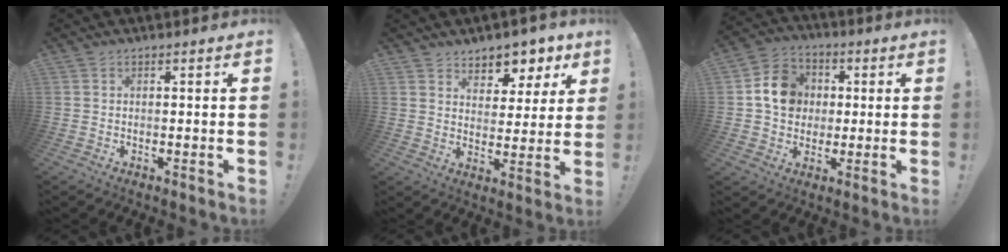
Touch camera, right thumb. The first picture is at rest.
{"total": 7.0, "force": [5.3, 4.4, 1.1], "torque": [0.004, -0.057, 0.099]}
{"total": 11.4, "force": [1.6, 10.2, 4.8], "torque": [-0.055, 0.009, 0.036]}